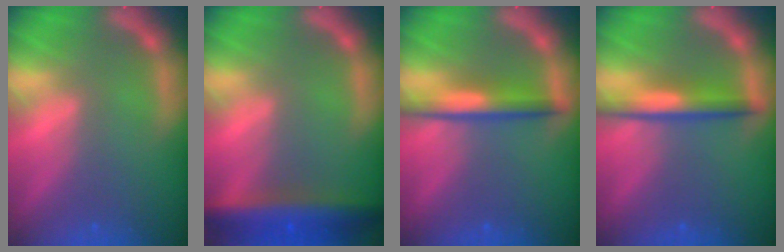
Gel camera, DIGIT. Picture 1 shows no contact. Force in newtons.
{"total": 7.0}
{"total": 4.0}
{"total": 4.0}